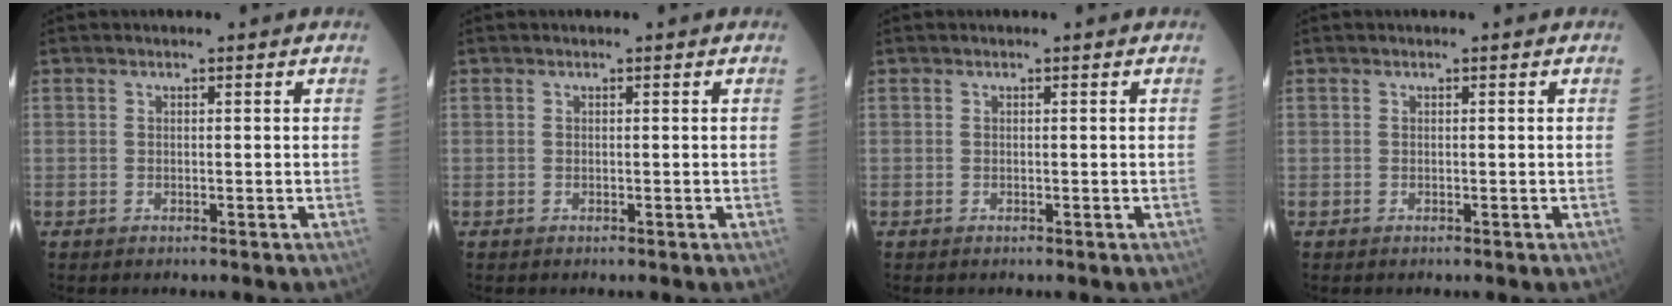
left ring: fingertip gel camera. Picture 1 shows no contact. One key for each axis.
{"total": 0.0}
{"total": 0.0}
{"total": 0.0}